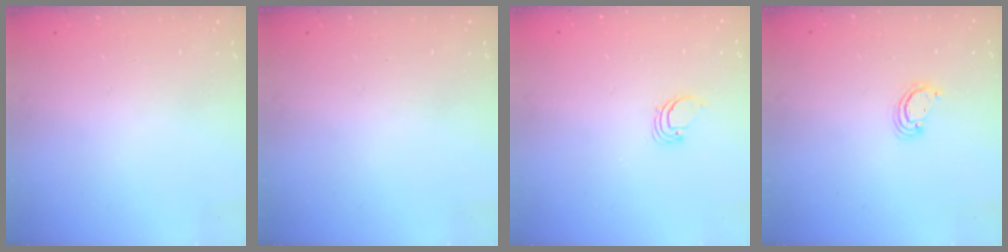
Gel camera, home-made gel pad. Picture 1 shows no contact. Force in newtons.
{"total": 0.0}
{"total": 1.7, "press": 1.7, "slide": 0.1}
{"total": 2.3, "press": 2.3, "slide": 0.3}